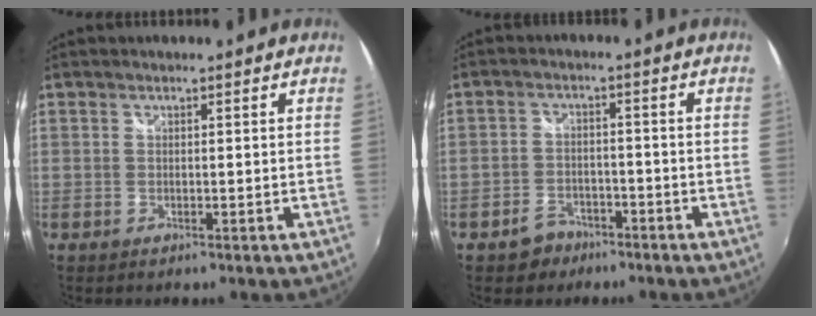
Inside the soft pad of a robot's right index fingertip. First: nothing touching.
{"total": 5.0, "force": [-3.6, 3.3, 1.1], "torque": [-0.040, 0.013, -0.052]}